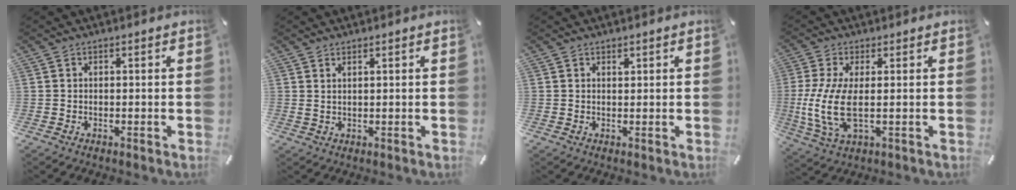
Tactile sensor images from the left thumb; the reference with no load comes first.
{"total": 1.4, "force": [1.0, 0.0, 0.9], "torque": [-0.019, -0.002, 0.019]}
{"total": 0.7, "force": [0.6, 0.4, 0.2], "torque": [-0.005, -0.002, 0.011]}
{"total": 10.6, "force": [0.0, 3.8, 9.9], "torque": [-0.223, -0.025, -0.001]}